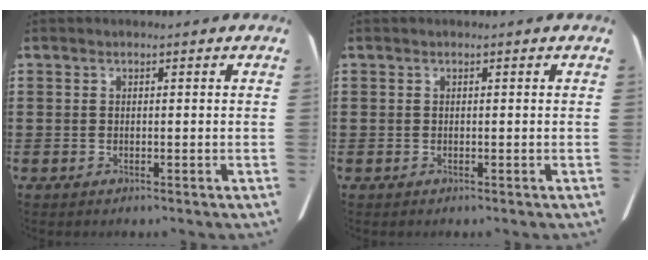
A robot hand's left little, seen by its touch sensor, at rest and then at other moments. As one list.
[{"total": 0.0}]